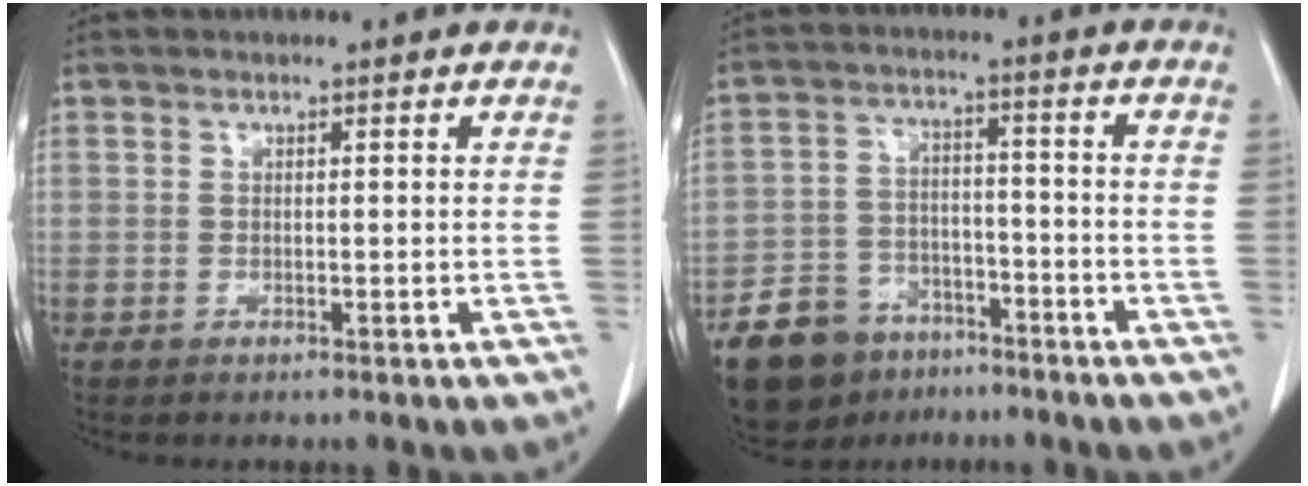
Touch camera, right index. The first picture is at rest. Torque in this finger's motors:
{"motor_torque": [-0.15, -0.06, -0.33, -0.15]}